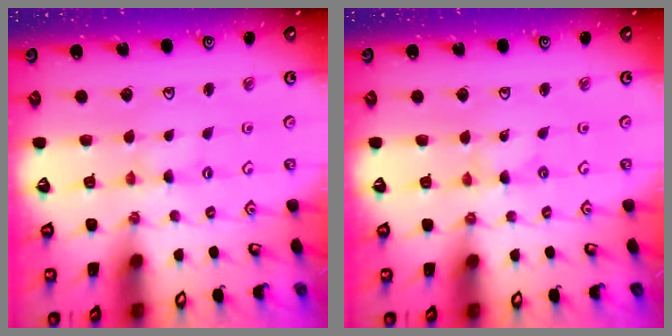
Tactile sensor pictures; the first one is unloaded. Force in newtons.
{"total": 0.0}